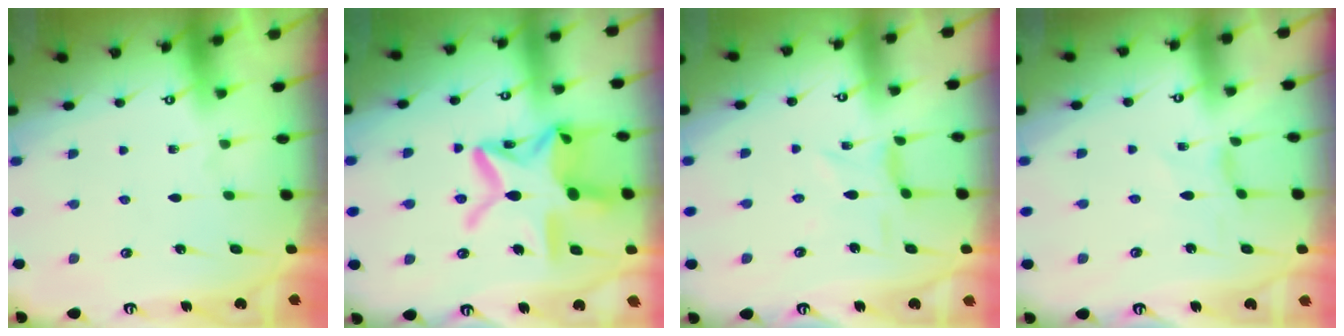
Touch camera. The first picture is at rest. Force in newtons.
{"total": 19.8, "press": 19.7, "slide": 1.5}
{"total": 1.8, "press": 1.7, "slide": 0.4}
{"total": 1.0, "press": 0.9, "slide": 0.4}